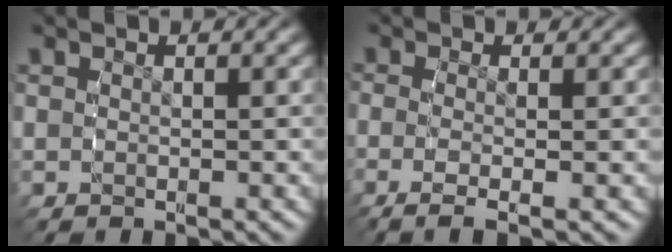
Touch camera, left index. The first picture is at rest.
{"total": 4.0, "force": [-2.1, 1.2, 3.2], "torque": [-0.078, -0.026, -0.020]}